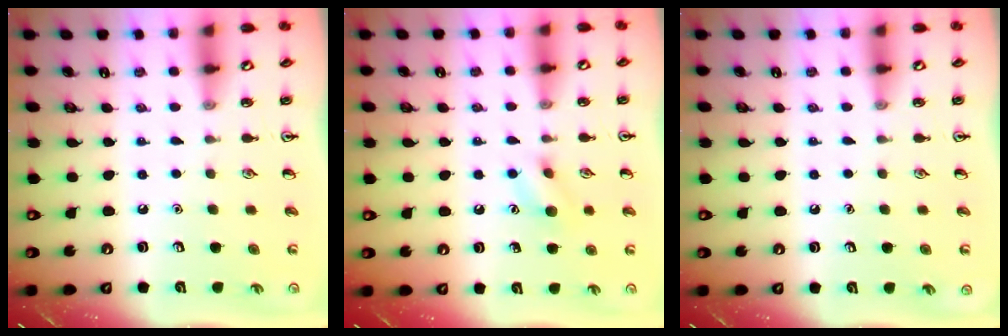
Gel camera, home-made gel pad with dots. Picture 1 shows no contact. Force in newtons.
{"total": 7.7, "press": 7.6, "slide": 1.0}
{"total": 0.0}